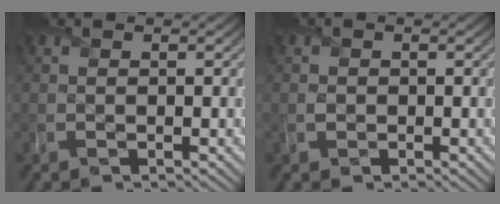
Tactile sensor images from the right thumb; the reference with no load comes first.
{"total": 0.7, "force": [0.0, 0.7, 0.0], "torque": [0.002, -0.001, -0.003]}